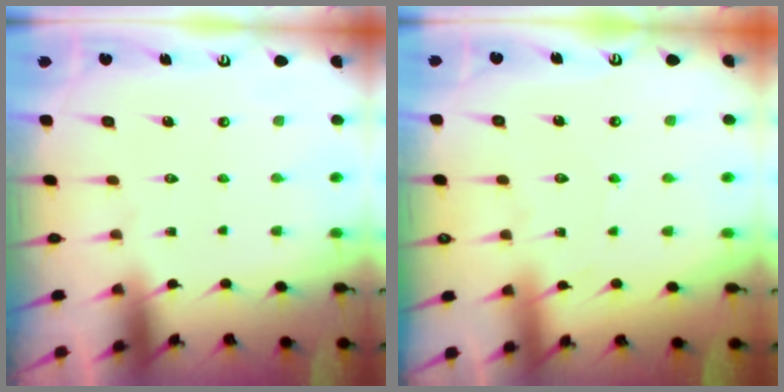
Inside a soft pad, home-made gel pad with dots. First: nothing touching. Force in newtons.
{"total": 2.4, "press": 2.4, "slide": 0.3}